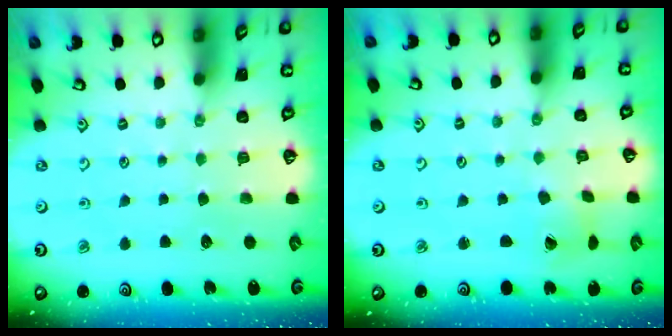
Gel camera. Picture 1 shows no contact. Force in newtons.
{"total": 2.0, "press": 2.0, "slide": 0.3}